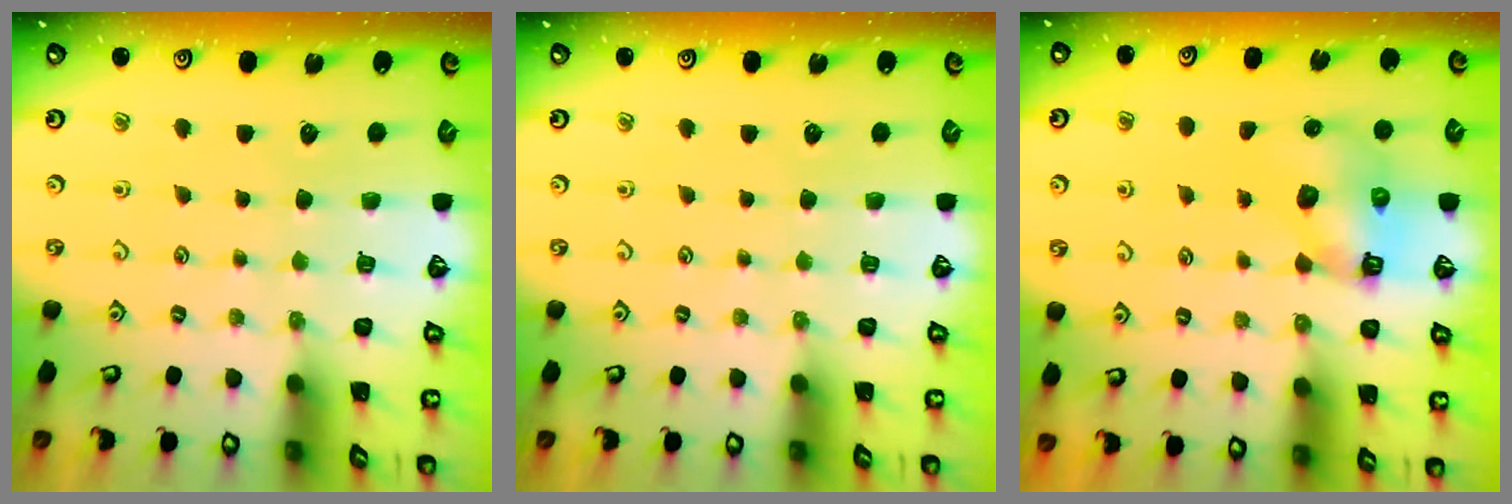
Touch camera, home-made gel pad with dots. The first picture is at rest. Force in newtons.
{"total": 0.0}
{"total": 7.3, "press": 7.2, "slide": 1.0}